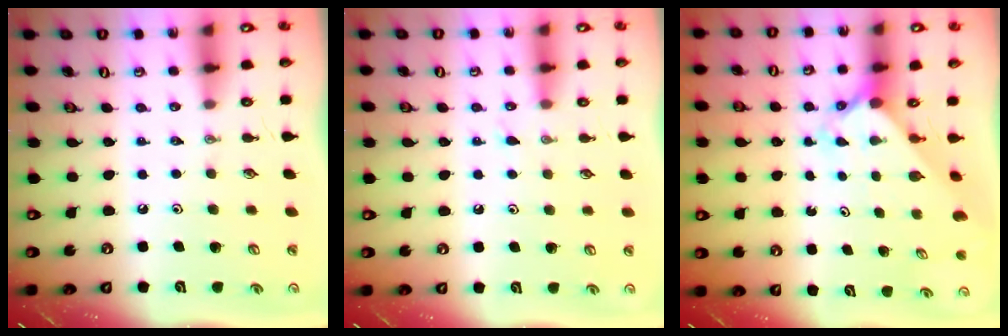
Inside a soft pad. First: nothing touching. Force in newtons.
{"total": 4.5, "press": 4.5, "slide": 0.6}
{"total": 2.4, "press": 2.4, "slide": 0.2}